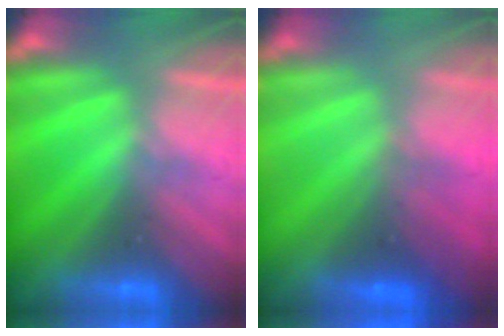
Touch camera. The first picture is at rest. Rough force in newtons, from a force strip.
{"total": 1.9}